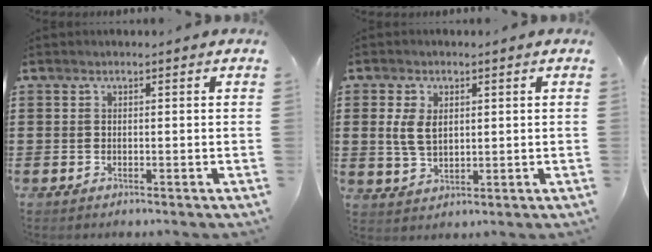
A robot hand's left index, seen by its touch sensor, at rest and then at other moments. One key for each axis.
{"total": 4.7, "fx": 1.0, "fy": 2.8, "fz": 3.6, "tx": -0.086, "ty": 0.006, "tz": 0.016}